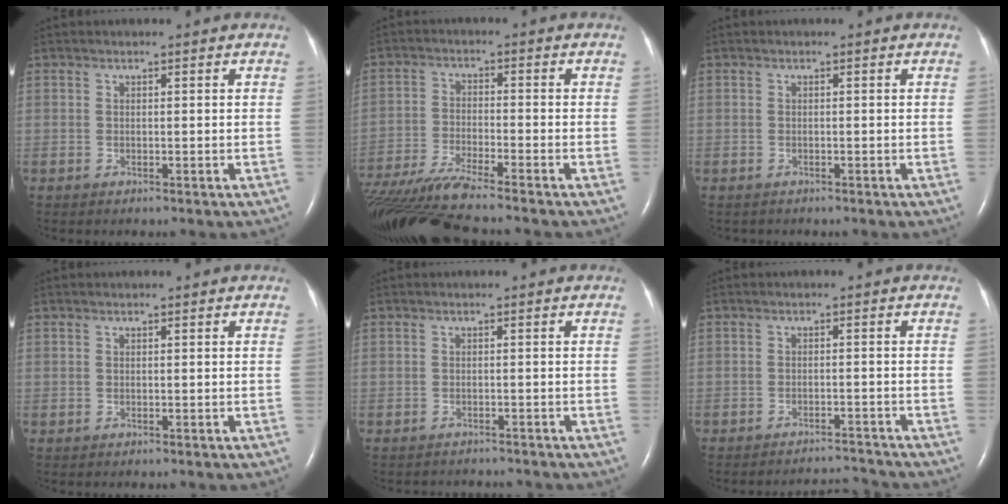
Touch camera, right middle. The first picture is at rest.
{"total": 12.0, "force": [-10.8, -1.4, 5.2], "torque": [-0.092, -0.024, -0.187]}
{"total": 0.5, "force": [-0.5, 0.3, 0.0], "torque": [-0.009, 0.001, -0.006]}
{"total": 0.0}
{"total": 3.8, "force": [-3.8, 0.5, 0.3], "torque": [0.001, -0.008, -0.049]}
{"total": 4.9, "force": [-4.7, -0.9, -1.0], "torque": [0.009, 0.000, -0.072]}